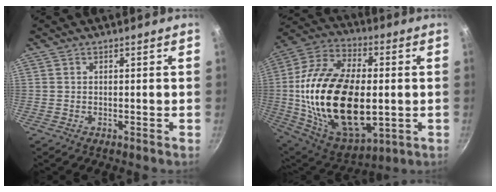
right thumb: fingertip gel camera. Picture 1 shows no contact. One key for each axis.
{"total": 30.0, "fx": -0.9, "fy": 17.1, "fz": 24.6, "tx": -0.449, "ty": 0.006, "tz": -0.008}